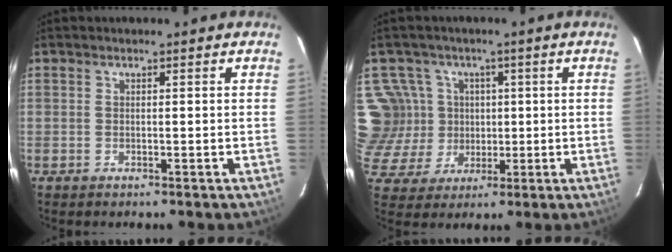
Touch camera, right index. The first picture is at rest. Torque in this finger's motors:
{"motor_torque": [-0.04, 0.11, -0.10, -0.14]}